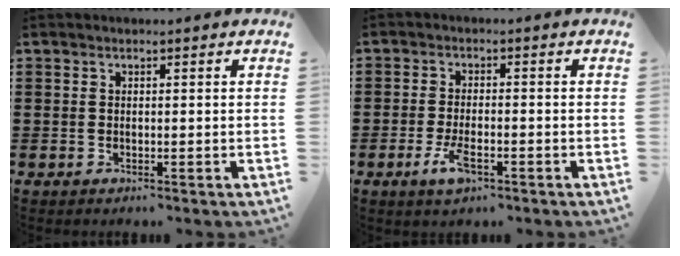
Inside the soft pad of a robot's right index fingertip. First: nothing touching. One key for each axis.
{"total": 4.4, "fx": -1.9, "fy": 1.6, "fz": 3.7, "tx": -0.088, "ty": -0.009, "tz": -0.041}